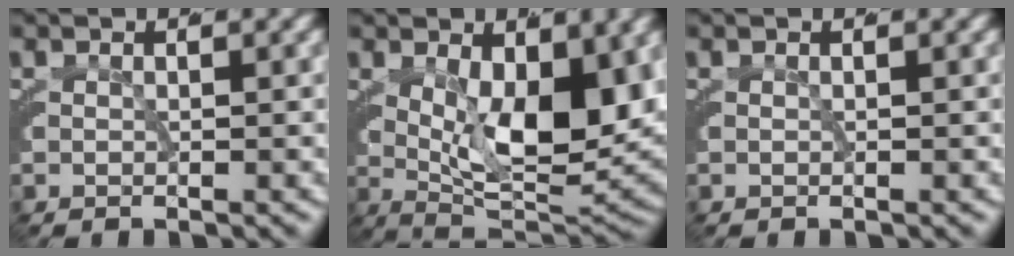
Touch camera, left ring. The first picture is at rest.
{"total": 10.2, "force": [1.4, 3.9, 9.3], "torque": [-0.130, -0.019, 0.032]}
{"total": 0.0}